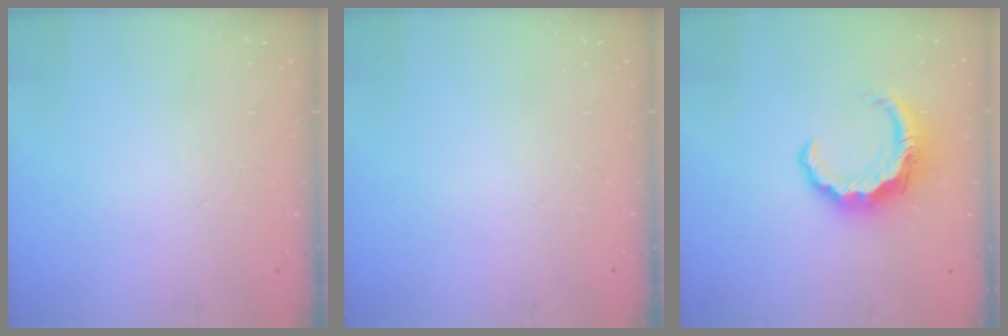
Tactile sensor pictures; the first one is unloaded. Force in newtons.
{"total": 0.0}
{"total": 8.5, "press": 8.5, "slide": 0.9}